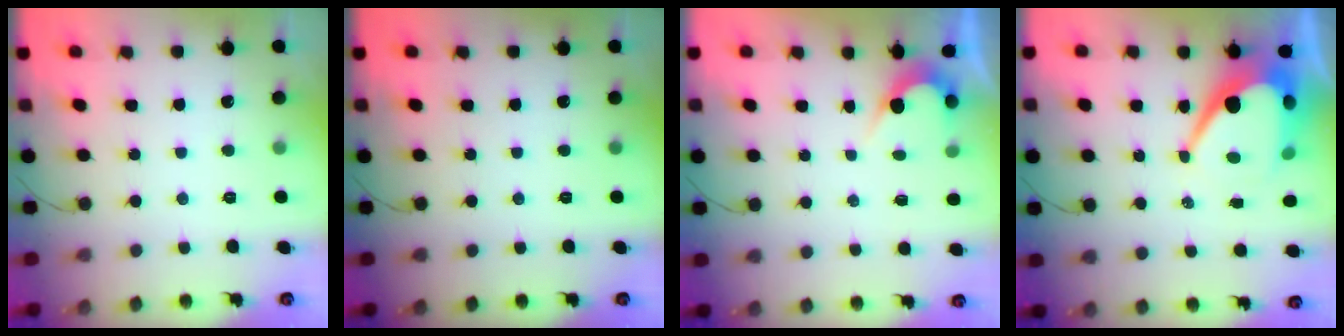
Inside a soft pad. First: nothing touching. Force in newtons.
{"total": 0.0}
{"total": 2.6, "press": 2.6, "slide": 0.1}
{"total": 13.7, "press": 13.6, "slide": 1.2}